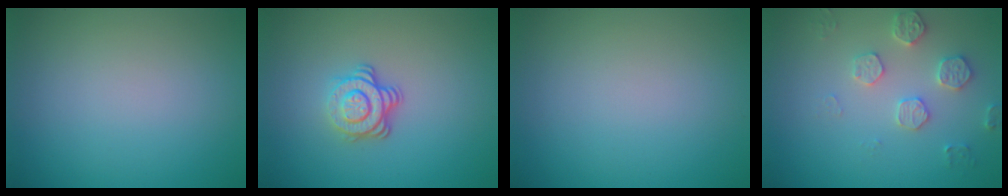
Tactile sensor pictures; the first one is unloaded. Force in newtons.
{"total": 3.5, "press": 2.5, "slide": 2.4}
{"total": 0.0}
{"total": 2.7, "press": 2.7, "slide": 0.5}